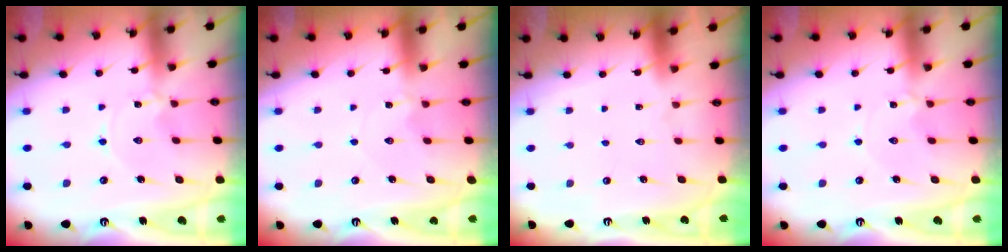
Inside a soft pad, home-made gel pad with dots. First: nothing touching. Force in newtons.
{"total": 1.0, "press": 1.0, "slide": 0.3}
{"total": 1.5, "press": 1.5, "slide": 0.1}
{"total": 0.0}